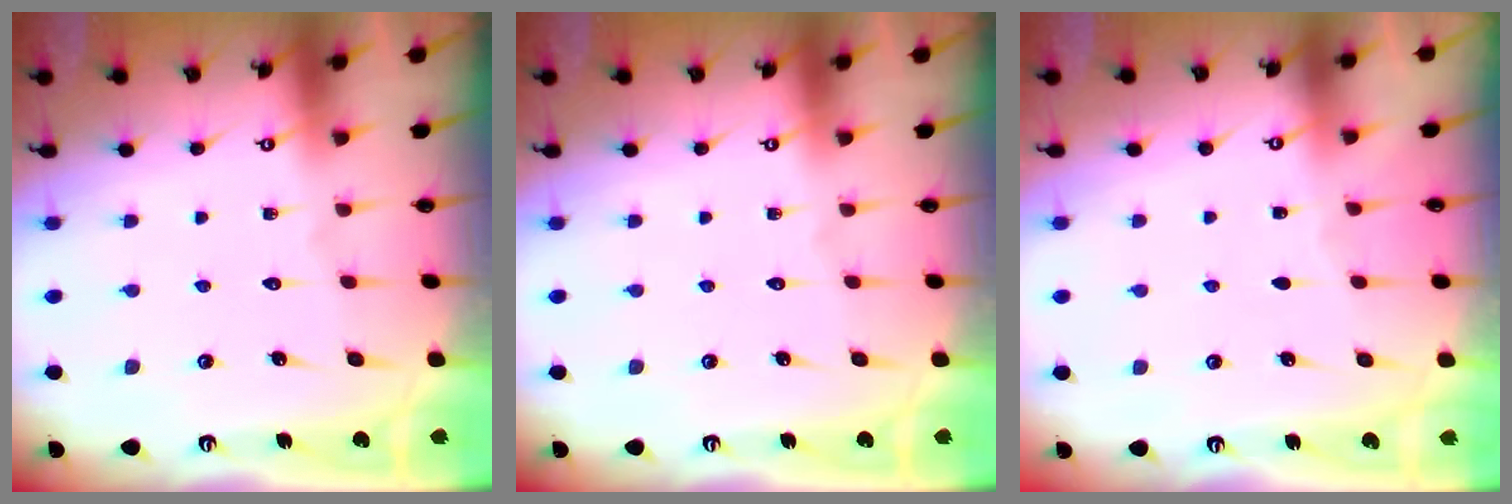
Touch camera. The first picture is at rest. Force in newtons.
{"total": 0.0}
{"total": 2.5, "press": 2.5, "slide": 0.3}